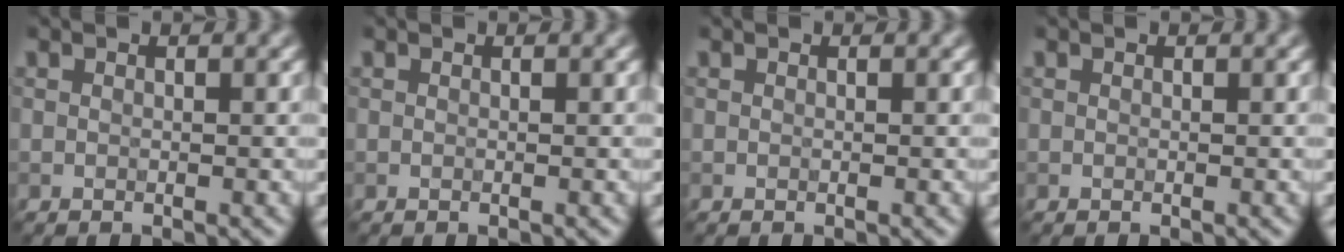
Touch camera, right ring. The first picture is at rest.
{"total": 0.0}
{"total": 0.0}
{"total": 0.0}